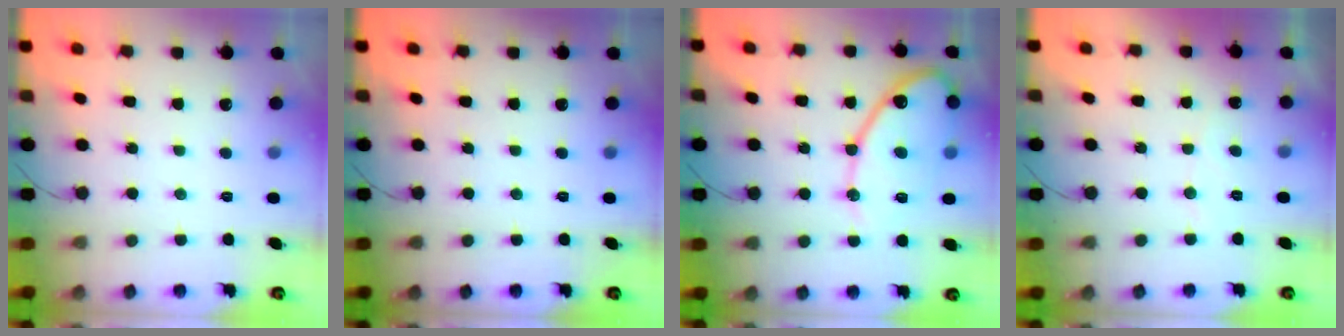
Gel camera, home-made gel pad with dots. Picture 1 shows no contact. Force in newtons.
{"total": 0.0}
{"total": 15.4, "press": 15.3, "slide": 1.3}
{"total": 3.8, "press": 3.8, "slide": 0.2}